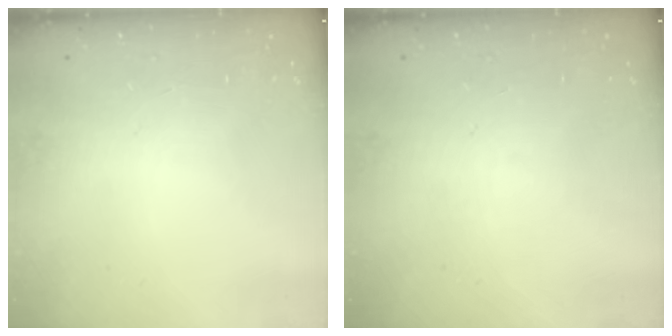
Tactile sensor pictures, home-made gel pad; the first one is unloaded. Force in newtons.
{"total": 0.0}